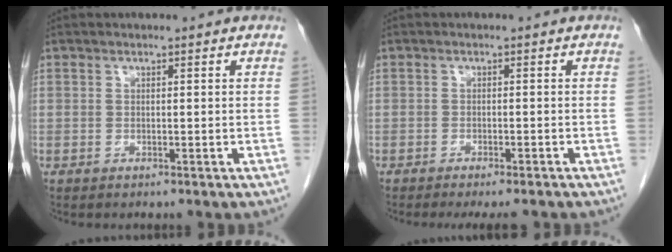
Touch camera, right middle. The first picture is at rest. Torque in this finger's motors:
{"motor_torque": [0.09, -0.09, 0.04, 0.03]}